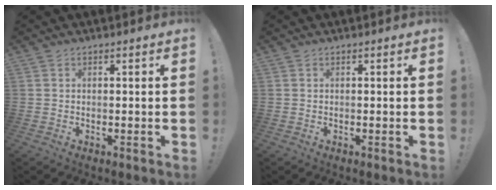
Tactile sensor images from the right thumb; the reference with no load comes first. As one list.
[{"total": 0.0}]